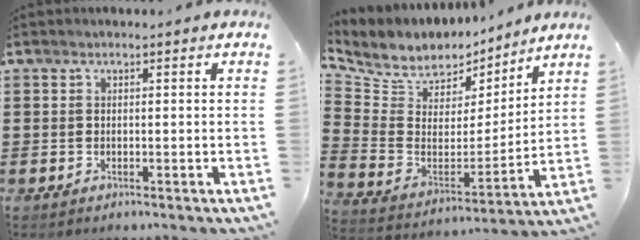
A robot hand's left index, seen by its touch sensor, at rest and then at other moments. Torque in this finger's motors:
{"motor_torque": [2.14, 0.00, 0.21, 0.03]}